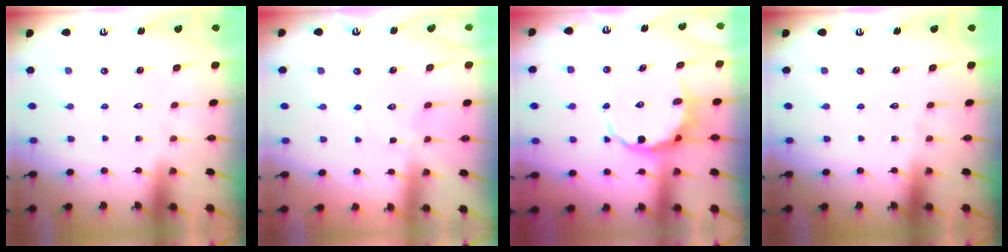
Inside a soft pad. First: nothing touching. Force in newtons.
{"total": 1.0, "press": 1.0, "slide": 0.1}
{"total": 6.4, "press": 6.2, "slide": 1.7}
{"total": 0.0}